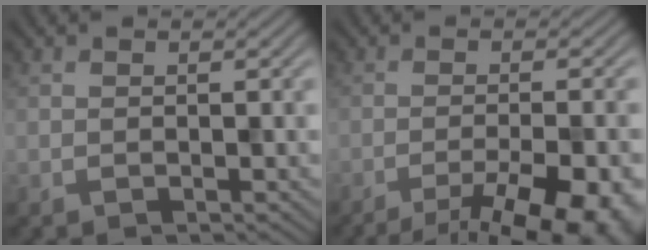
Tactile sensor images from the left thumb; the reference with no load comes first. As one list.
[{"total": 12.0, "force": [-8.0, 3.3, 8.4], "torque": [-0.117, -0.011, -0.093]}]